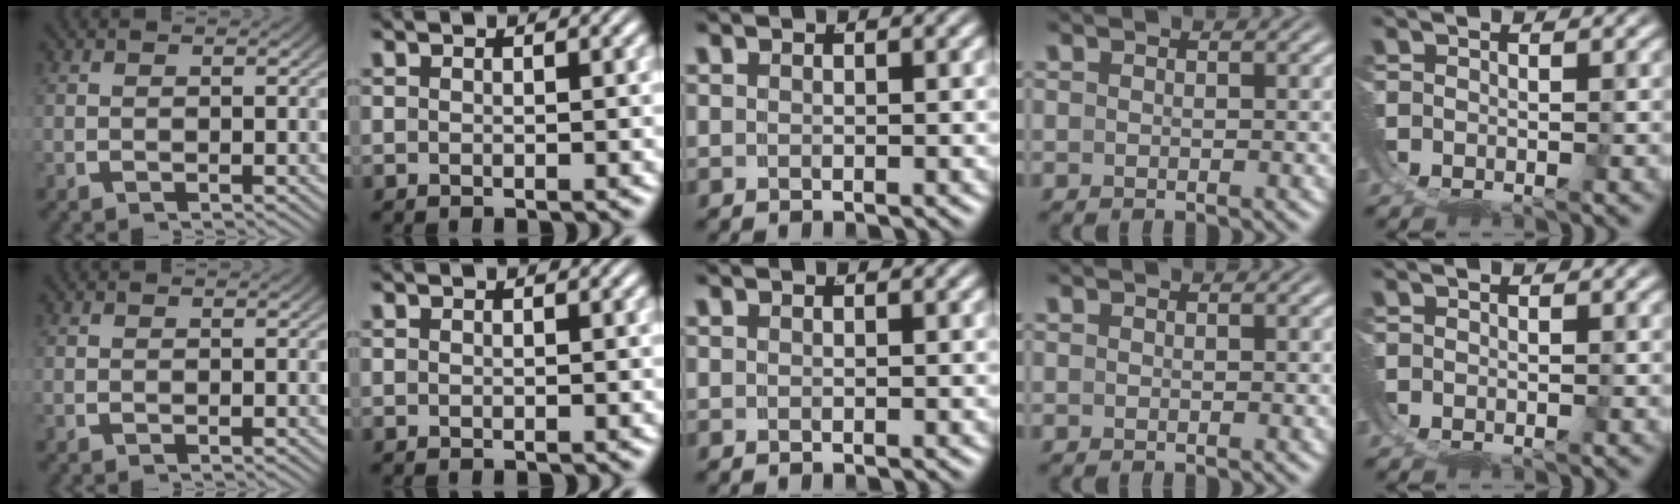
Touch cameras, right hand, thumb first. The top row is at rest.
{}